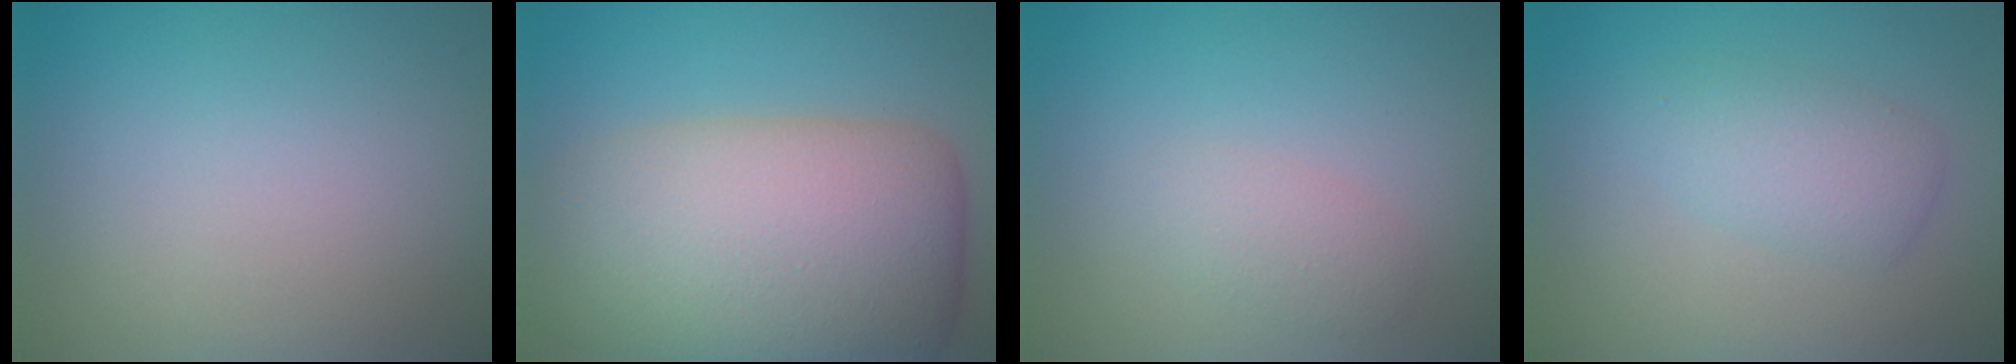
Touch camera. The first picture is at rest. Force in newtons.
{"total": 12.8, "press": 12.8, "slide": 0.5}
{"total": 1.7, "press": 1.7, "slide": 0.0}
{"total": 2.9, "press": 2.9, "slide": 0.0}